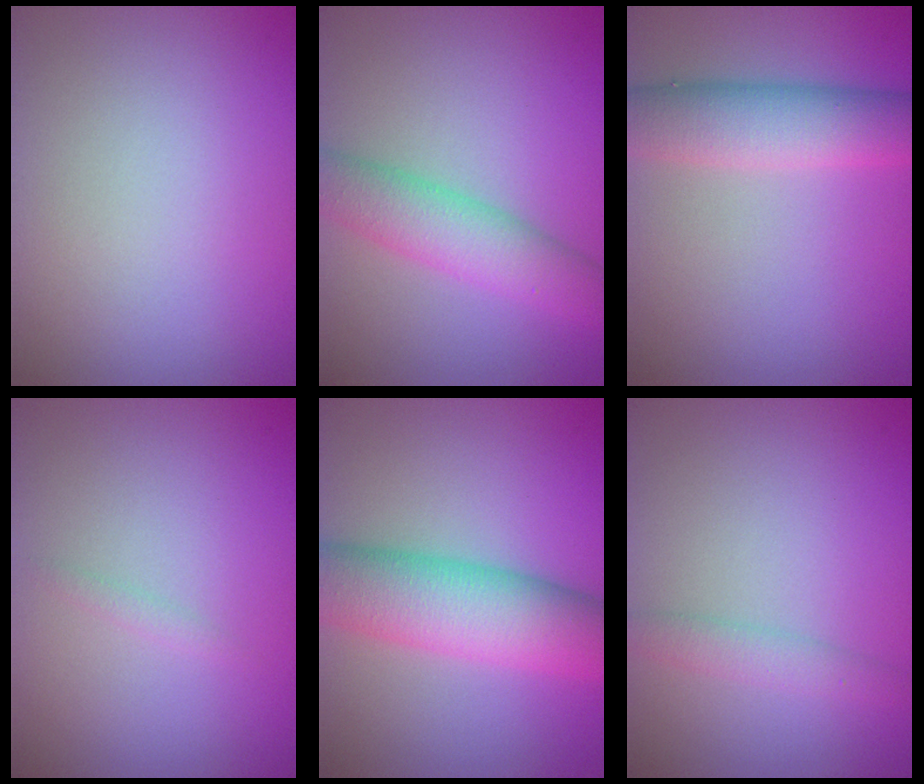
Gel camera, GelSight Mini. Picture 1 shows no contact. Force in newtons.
{"total": 4.9, "press": 4.9, "slide": 0.2}
{"total": 5.7, "press": 5.7, "slide": 0.2}
{"total": 0.6, "press": 0.6, "slide": 0.1}
{"total": 8.6, "press": 8.6, "slide": 0.4}
{"total": 1.8, "press": 1.8, "slide": 0.1}